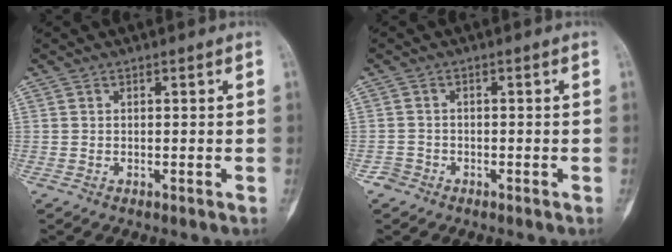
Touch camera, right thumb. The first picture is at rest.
{"total": 1.8, "force": [-1.2, 1.3, -0.2], "torque": [0.005, 0.006, -0.027]}